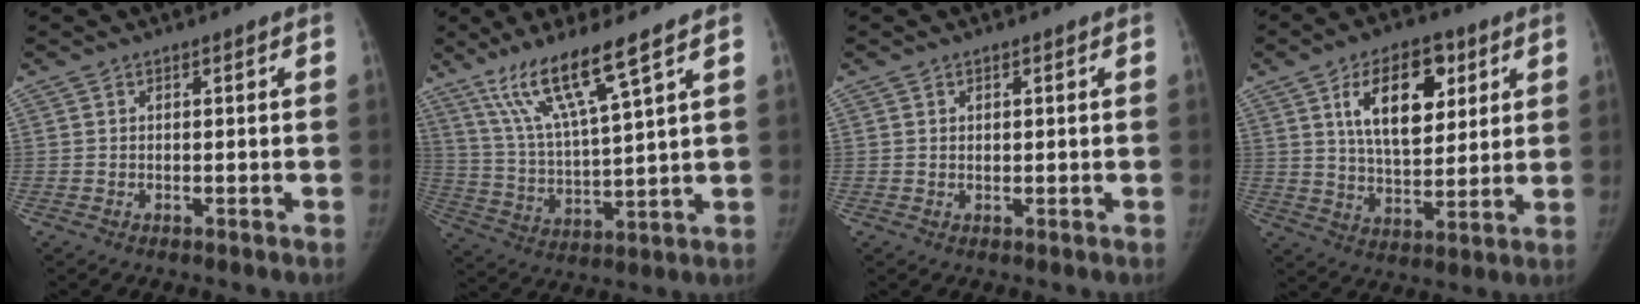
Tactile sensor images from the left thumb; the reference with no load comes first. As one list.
[{"total": 12.8, "force": [8.4, 0.8, 9.6], "torque": [-0.188, -0.039, 0.174]}, {"total": 0.7, "force": [0.2, 0.6, 0.4], "torque": [0.001, 0.000, 0.005]}, {"total": 14.8, "force": [5.7, 8.1, 11.0], "torque": [-0.136, -0.022, 0.100]}]